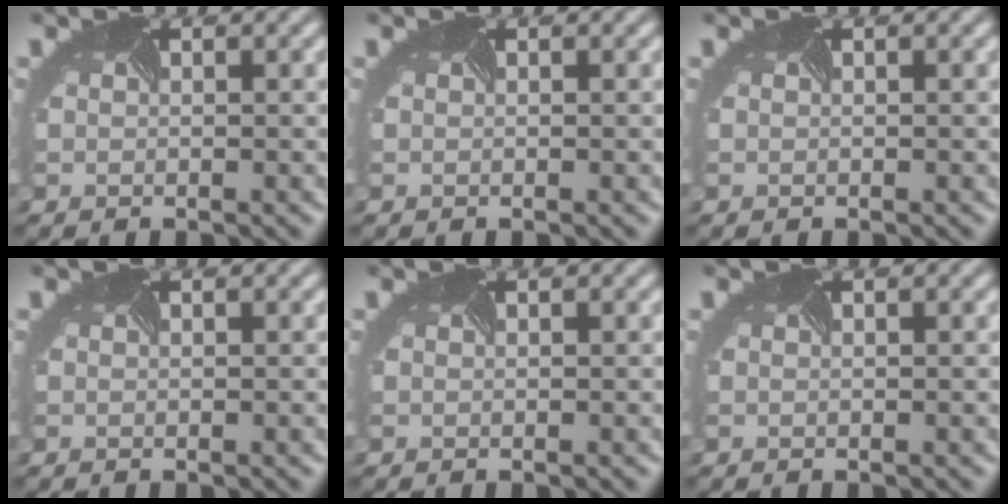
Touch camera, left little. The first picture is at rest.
{"total": 0.0}
{"total": 0.0}
{"total": 0.0}
{"total": 0.0}
{"total": 0.0}